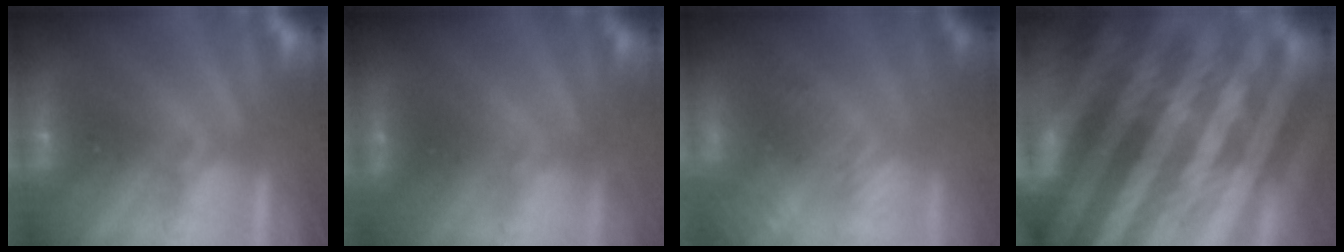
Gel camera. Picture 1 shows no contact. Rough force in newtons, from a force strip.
{"total": 2.3}
{"total": 13.7}
{"total": 9.3}